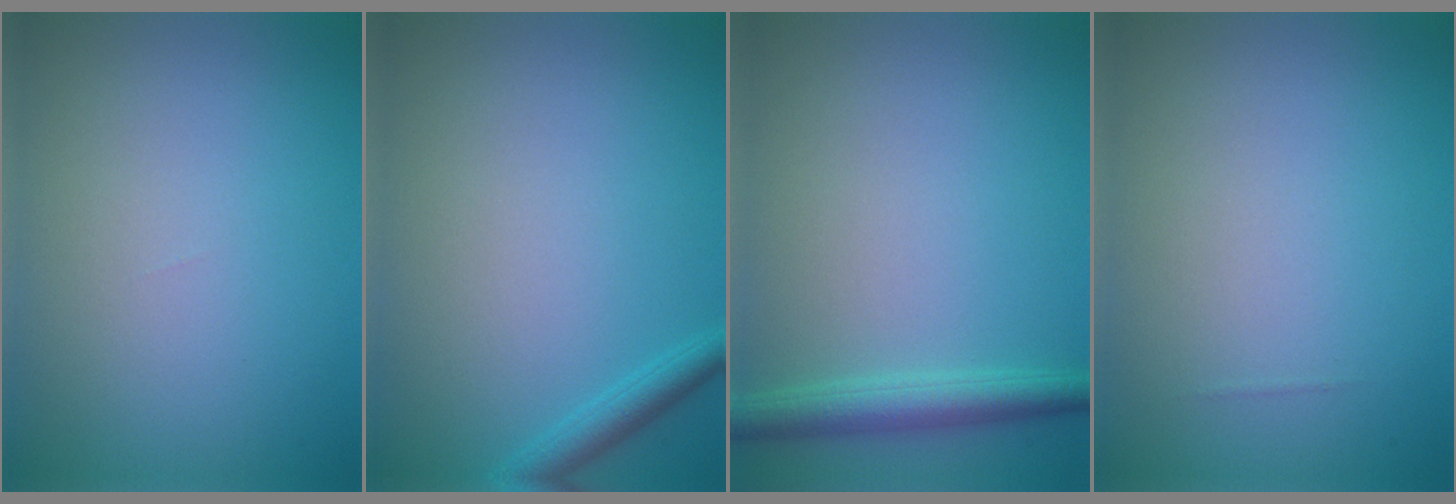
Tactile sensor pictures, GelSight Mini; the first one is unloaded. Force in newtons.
{"total": 1.8, "press": 1.8, "slide": 0.1}
{"total": 3.0, "press": 3.0, "slide": 0.2}
{"total": 0.0}